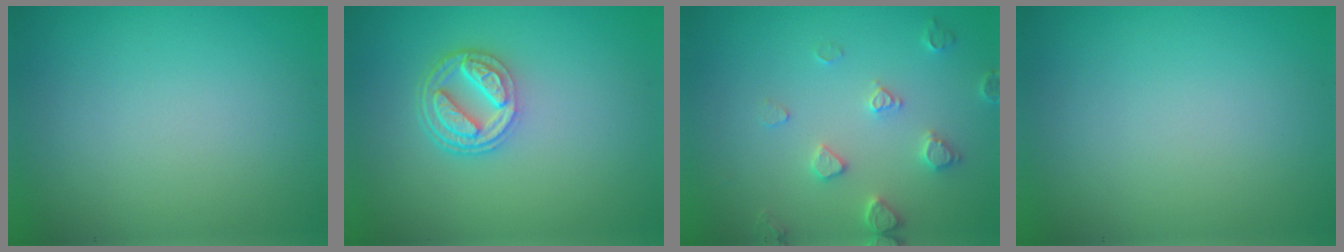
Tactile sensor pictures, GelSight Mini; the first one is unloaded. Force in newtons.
{"total": 4.3, "press": 3.2, "slide": 2.8}
{"total": 2.5, "press": 2.4, "slide": 0.5}
{"total": 0.0}